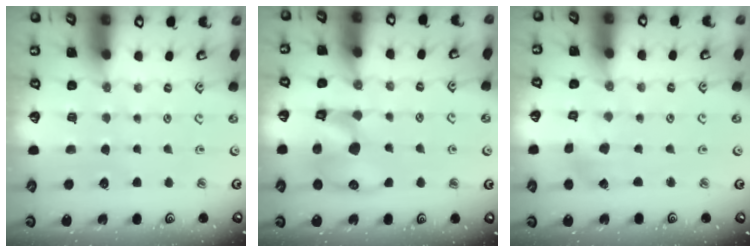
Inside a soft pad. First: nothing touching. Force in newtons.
{"total": 12.5, "press": 12.4, "slide": 1.9}
{"total": 1.4, "press": 1.4, "slide": 0.4}